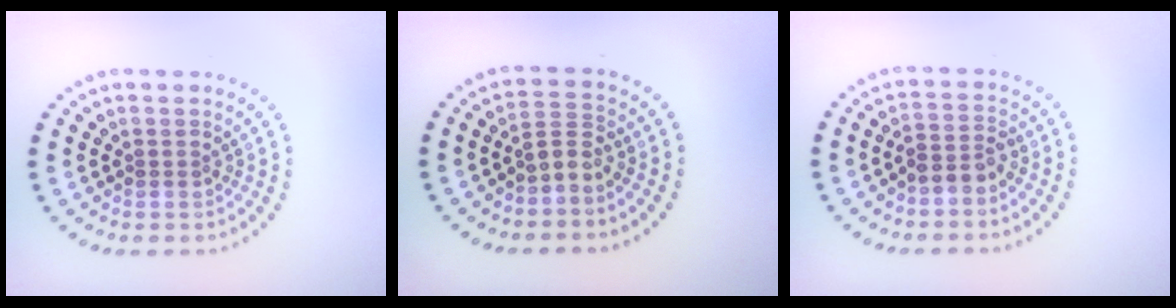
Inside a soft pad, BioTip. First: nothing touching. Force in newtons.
{"total": 2.0, "press": 1.4, "slide": 1.4}
{"total": 2.2, "press": 1.8, "slide": 1.2}